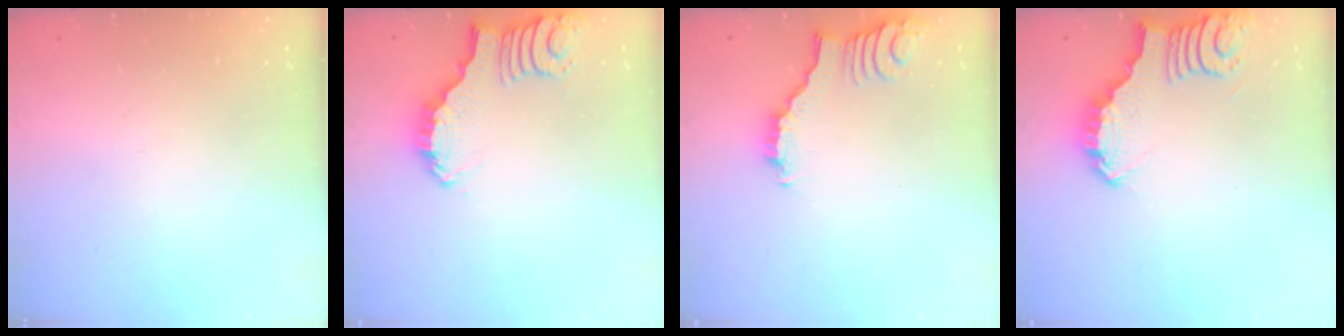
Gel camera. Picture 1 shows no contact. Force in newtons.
{"total": 2.3, "press": 2.3, "slide": 0.3}
{"total": 2.5, "press": 2.5, "slide": 0.4}
{"total": 3.7, "press": 3.7, "slide": 0.2}